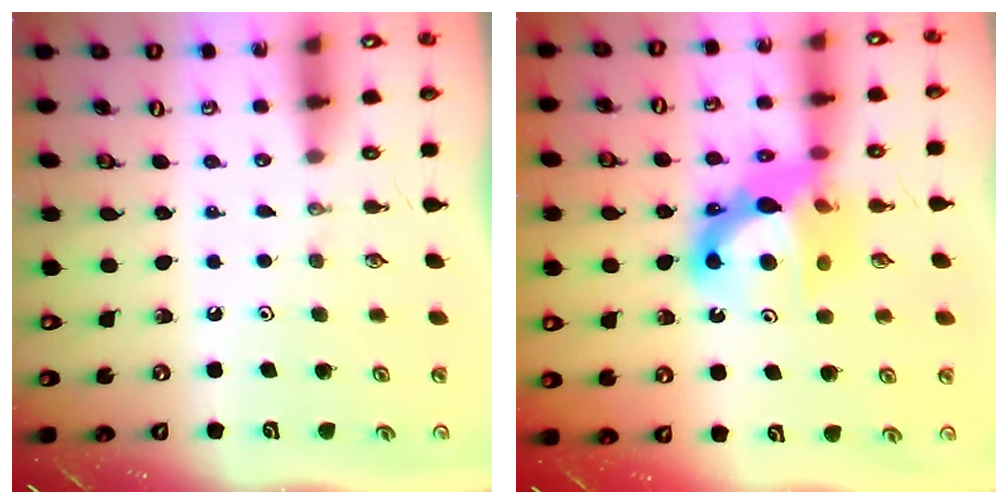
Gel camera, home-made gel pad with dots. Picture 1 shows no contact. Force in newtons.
{"total": 13.3, "press": 13.1, "slide": 2.8}